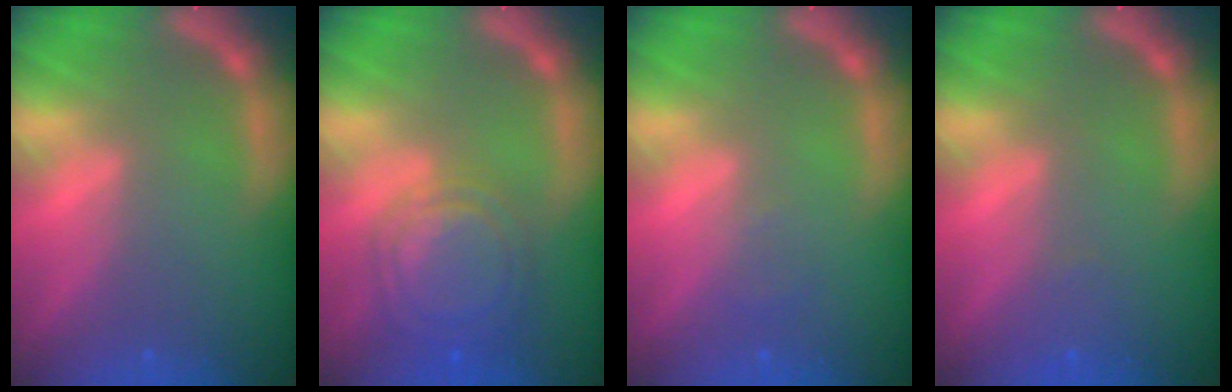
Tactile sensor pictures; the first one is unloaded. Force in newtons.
{"total": 7.6}
{"total": 0.9}
{"total": 1.0}